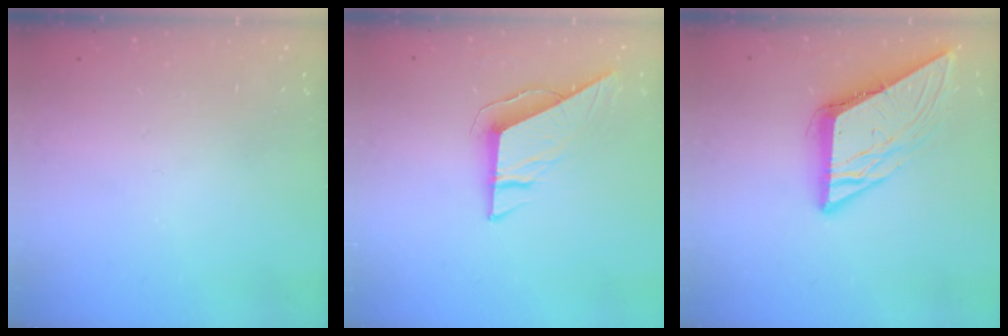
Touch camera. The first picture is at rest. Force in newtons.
{"total": 8.1, "press": 8.1, "slide": 0.4}
{"total": 8.8, "press": 8.8, "slide": 0.9}